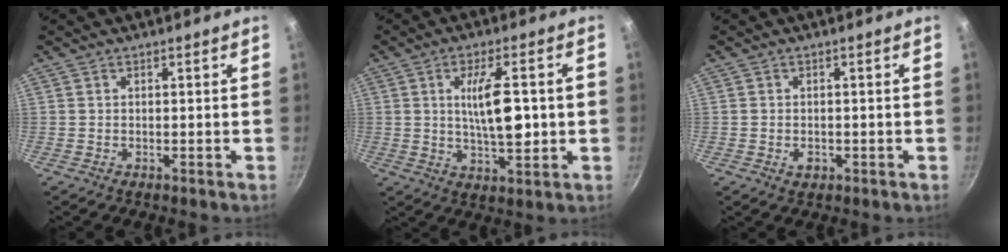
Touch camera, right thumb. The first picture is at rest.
{"total": 11.4, "force": [0.4, 3.8, 10.8], "torque": [-0.168, 0.001, 0.010]}
{"total": 2.0, "force": [-0.6, 1.4, 1.2], "torque": [-0.017, 0.003, -0.008]}